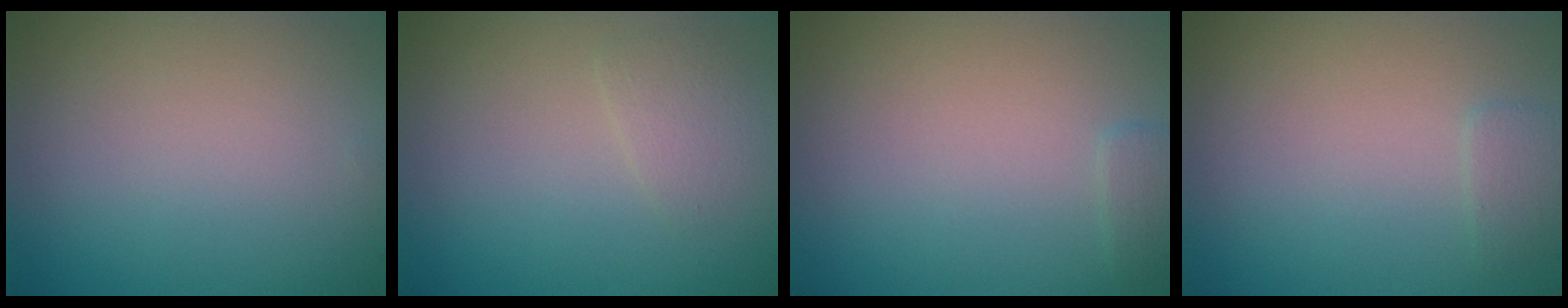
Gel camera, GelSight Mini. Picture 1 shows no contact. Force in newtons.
{"total": 1.3, "press": 1.2, "slide": 0.0}
{"total": 0.9, "press": 0.9, "slide": 0.1}
{"total": 1.0, "press": 1.0, "slide": 0.1}